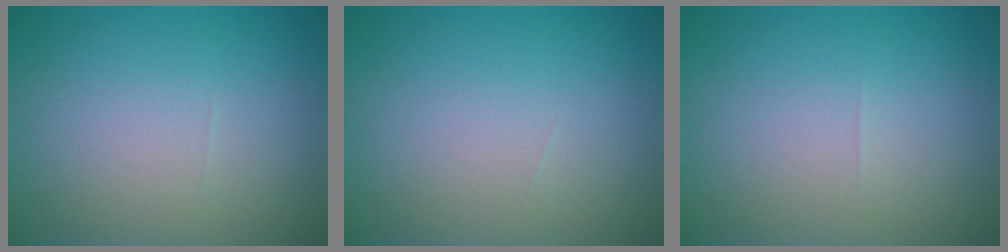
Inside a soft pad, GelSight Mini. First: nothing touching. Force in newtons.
{"total": 0.0}
{"total": 0.0}